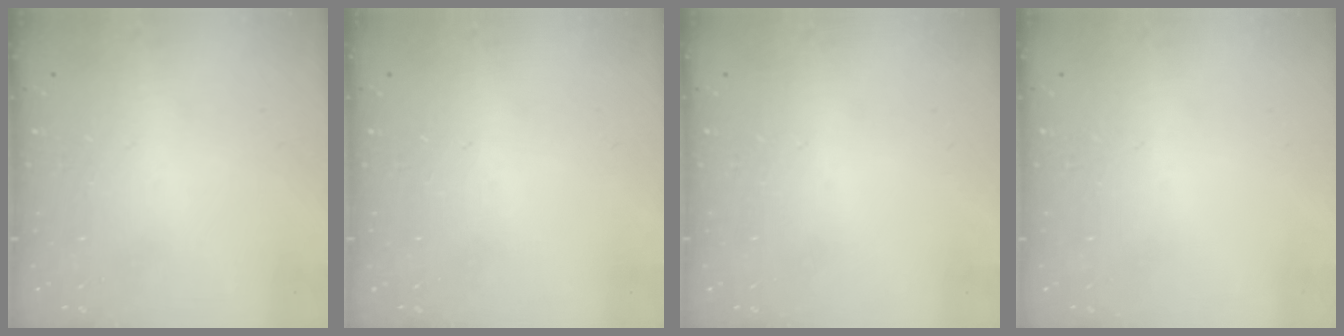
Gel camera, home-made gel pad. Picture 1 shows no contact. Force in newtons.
{"total": 0.0}
{"total": 0.0}
{"total": 0.0}